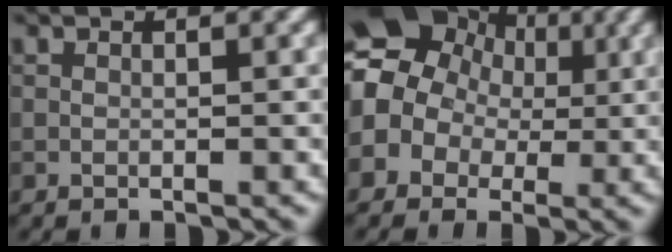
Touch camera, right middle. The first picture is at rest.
{"total": 11.5, "force": [2.0, 10.0, 5.3], "torque": [-0.109, 0.023, 0.003]}